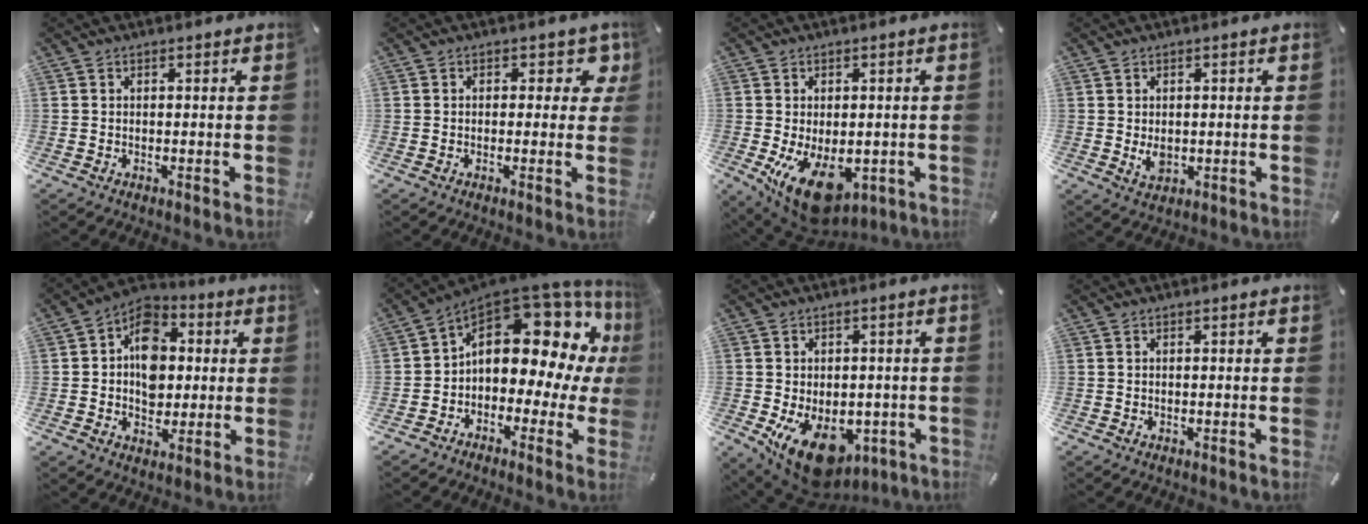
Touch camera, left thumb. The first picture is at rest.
{"total": 4.7, "force": [1.8, 3.0, 3.2], "torque": [-0.020, -0.005, 0.022]}
{"total": 12.1, "force": [-4.3, 6.7, 9.1], "torque": [-0.160, 0.004, -0.072]}
{"total": 3.3, "force": [-0.3, 2.5, 2.2], "torque": [-0.044, -0.005, -0.007]}
{"total": 11.3, "force": [0.2, 9.2, 6.6], "torque": [-0.106, 0.012, 0.005]}
{"total": 17.3, "force": [5.2, 10.4, 12.8], "torque": [-0.180, -0.042, 0.083]}
{"total": 12.4, "force": [-5.5, 7.4, 8.2], "torque": [-0.127, 0.022, -0.090]}
{"total": 0.0}